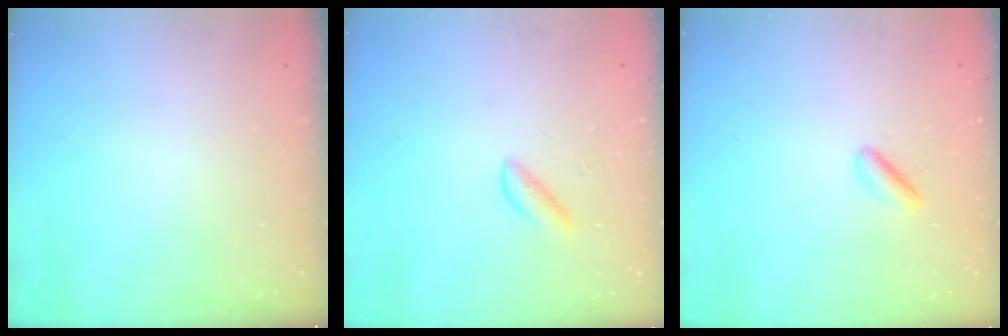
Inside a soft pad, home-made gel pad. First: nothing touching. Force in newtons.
{"total": 2.9, "press": 2.9, "slide": 0.3}
{"total": 1.7, "press": 1.6, "slide": 0.7}